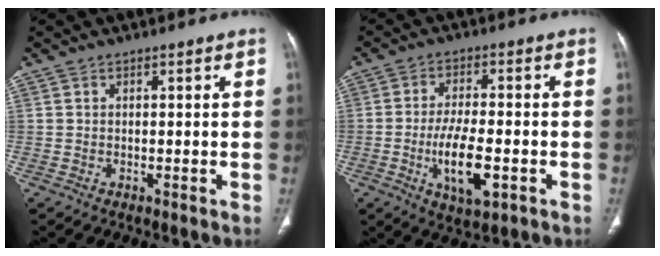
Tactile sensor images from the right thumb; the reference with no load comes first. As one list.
[{"total": 10.1, "force": [-3.0, 4.0, 8.8], "torque": [-0.156, 0.001, -0.048]}]